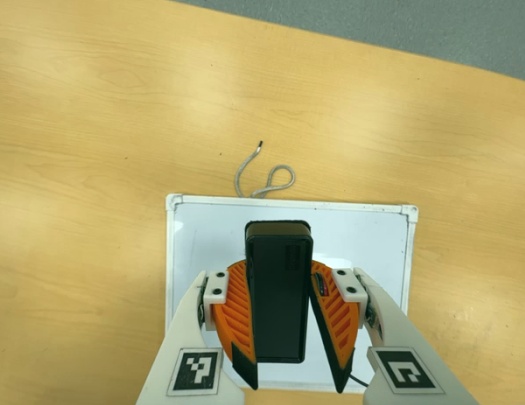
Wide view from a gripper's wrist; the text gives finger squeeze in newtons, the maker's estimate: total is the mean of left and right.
{"total": 9.9, "left": 9.0, "right": 10.9}